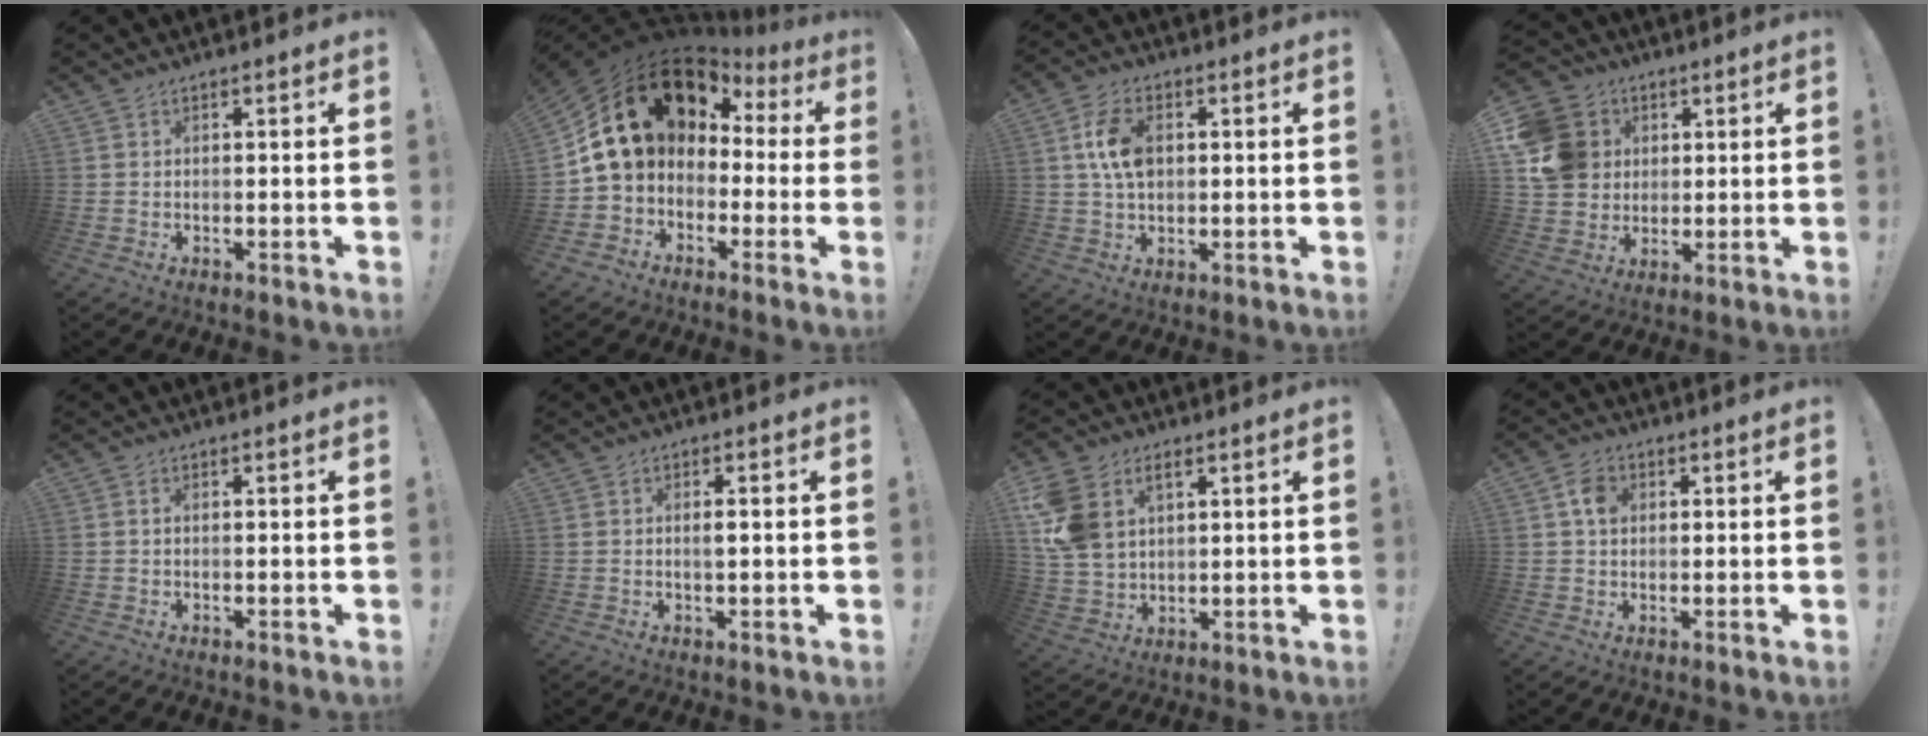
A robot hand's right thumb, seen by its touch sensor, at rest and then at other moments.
{"total": 18.2, "force": [6.1, 13.0, 11.2], "torque": [-0.204, -0.021, 0.130]}
{"total": 8.1, "force": [1.8, 4.6, 6.3], "torque": [-0.121, 0.000, 0.031]}
{"total": 14.6, "force": [3.4, 12.9, 5.9], "torque": [-0.095, -0.001, 0.077]}
{"total": 0.5, "force": [0.1, 0.2, 0.5], "torque": [-0.012, 0.003, 0.001]}
{"total": 1.6, "force": [0.2, 0.3, 1.6], "torque": [-0.023, -0.001, 0.000]}
{"total": 11.3, "force": [5.1, 7.9, 6.4], "torque": [-0.136, -0.016, 0.101]}
{"total": 5.7, "force": [1.6, 4.4, 3.2], "torque": [-0.046, 0.003, 0.030]}